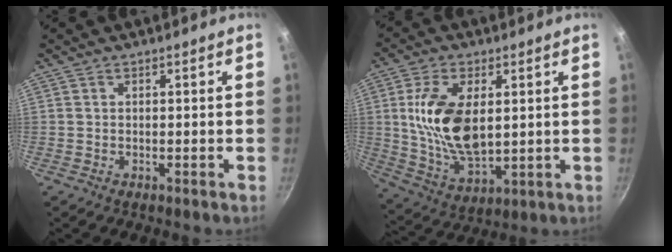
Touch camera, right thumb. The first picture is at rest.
{"total": 15.2, "force": [2.5, 8.1, 12.6], "torque": [-0.230, -0.014, 0.055]}